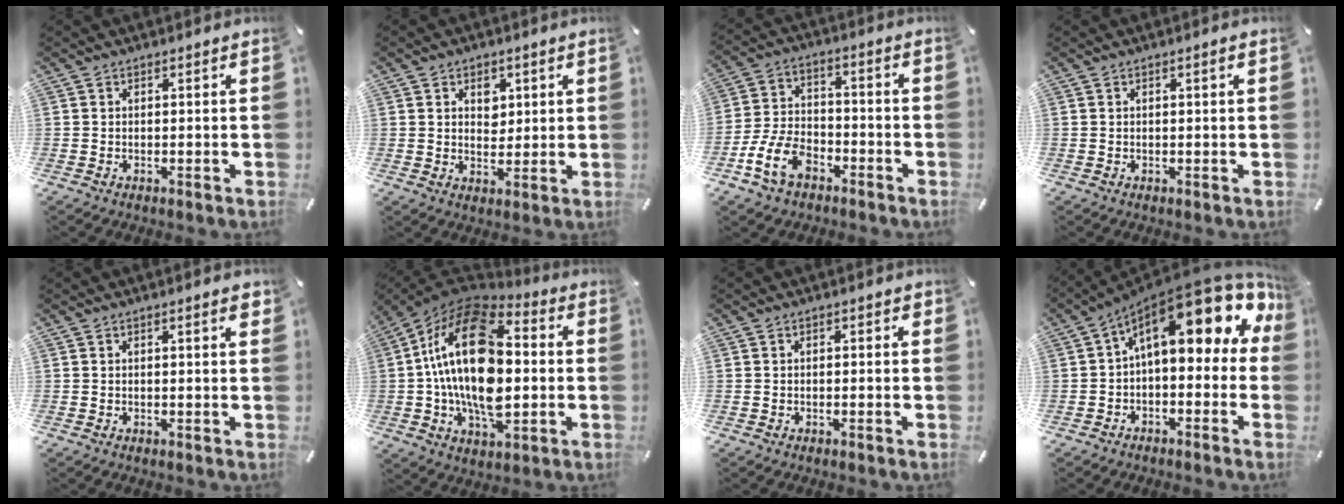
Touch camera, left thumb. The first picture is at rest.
{"total": 4.5, "force": [1.7, 3.8, 1.8], "torque": [-0.006, -0.008, 0.022]}
{"total": 11.0, "force": [-5.8, 7.4, 5.9], "torque": [-0.131, 0.031, -0.106]}
{"total": 1.3, "force": [0.2, 0.2, 1.3], "torque": [-0.023, 0.001, 0.003]}
{"total": 1.9, "force": [0.6, 0.3, 1.8], "torque": [-0.027, 0.001, 0.007]}
{"total": 25.0, "force": [0.3, 14.7, 20.2], "torque": [-0.405, 0.005, 0.001]}
{"total": 0.6, "force": [-0.2, 0.4, 0.5], "torque": [-0.009, 0.001, -0.005]}
{"total": 17.7, "force": [7.7, 7.2, 14.2], "torque": [-0.206, -0.068, 0.126]}